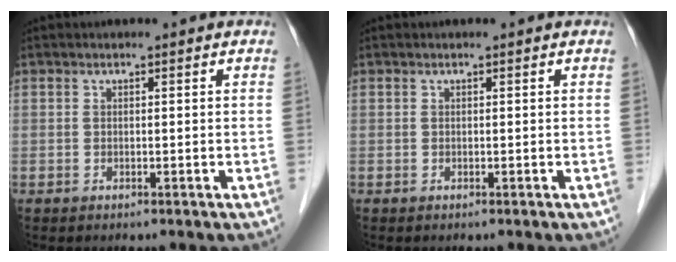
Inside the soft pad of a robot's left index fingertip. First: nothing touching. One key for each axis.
{"total": 0.0}